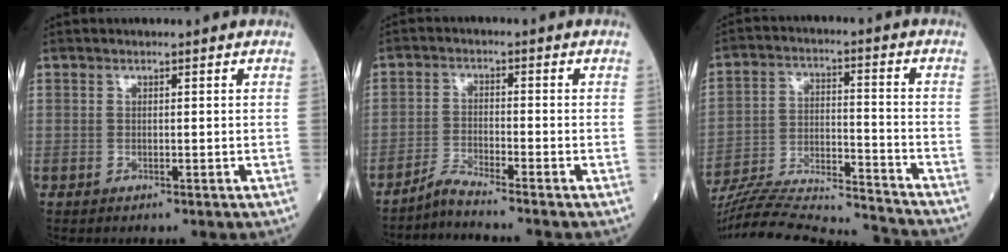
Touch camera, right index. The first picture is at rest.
{"total": 2.9, "force": [-2.7, -1.0, 0.2], "torque": [-0.008, -0.012, -0.055]}
{"total": 21.3, "force": [-20.4, 0.9, 6.2], "torque": [-0.138, -0.009, -0.323]}